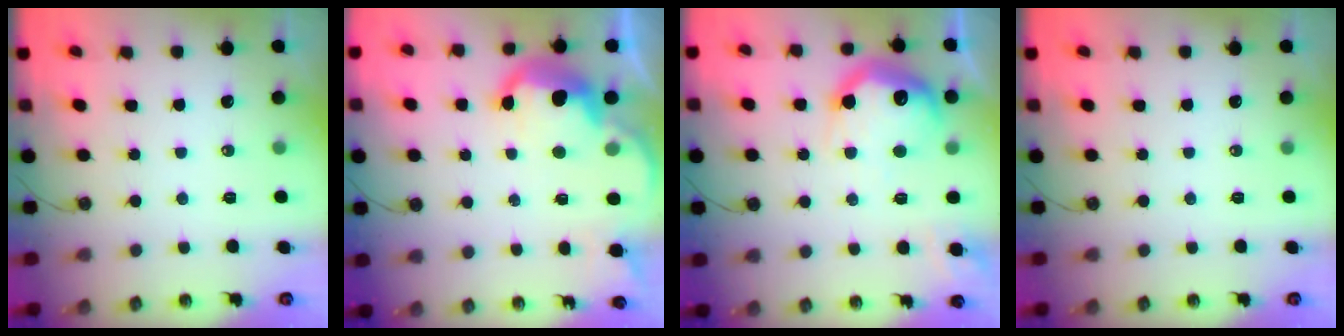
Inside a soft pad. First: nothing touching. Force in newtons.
{"total": 9.1, "press": 9.0, "slide": 0.9}
{"total": 18.7, "press": 18.7, "slide": 1.3}
{"total": 0.0}